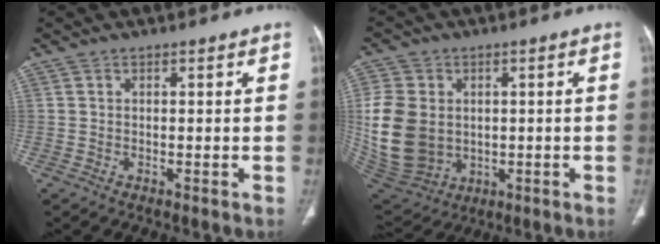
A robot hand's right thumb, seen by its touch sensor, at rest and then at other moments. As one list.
[{"total": 15.9, "force": [0.5, 12.8, 9.4], "torque": [-0.188, -0.008, 0.033]}]